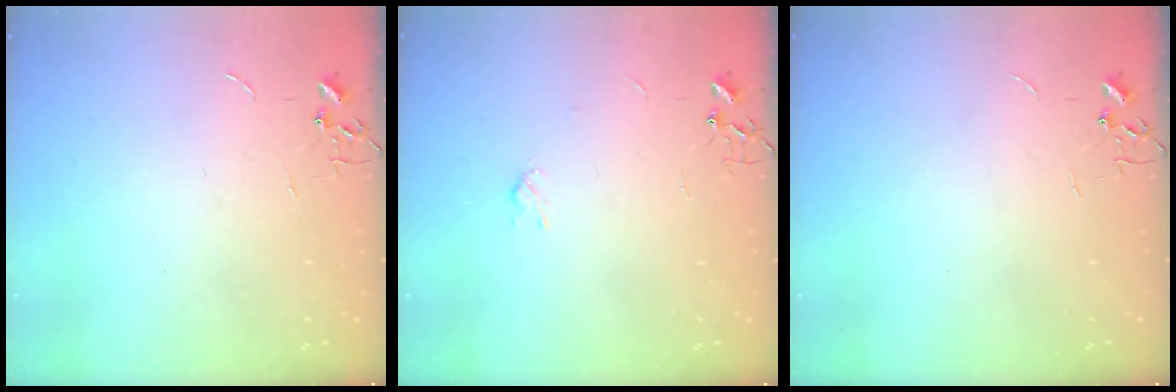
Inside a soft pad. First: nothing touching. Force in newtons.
{"total": 3.0, "press": 2.9, "slide": 0.6}
{"total": 0.0}